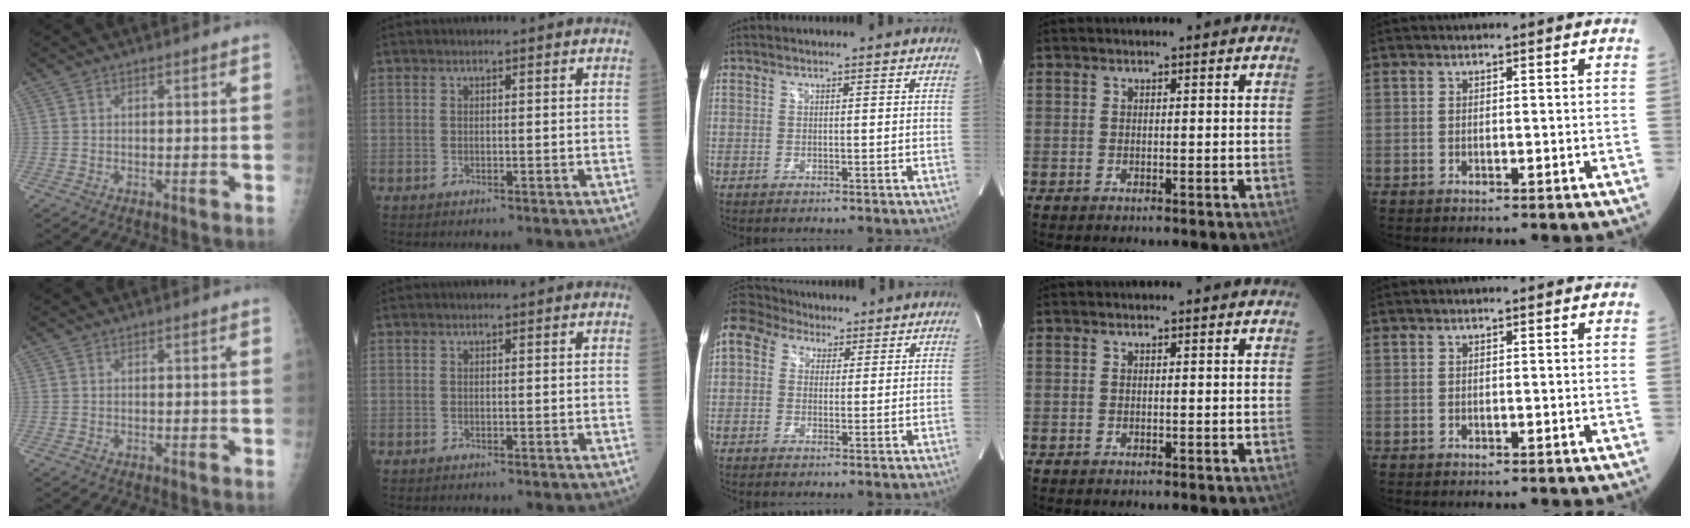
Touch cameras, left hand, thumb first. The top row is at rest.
{"middle": {"total": 8.4, "force": [5.6, 5.7, 2.8], "torque": [-0.061, 0.056, 0.105]}}